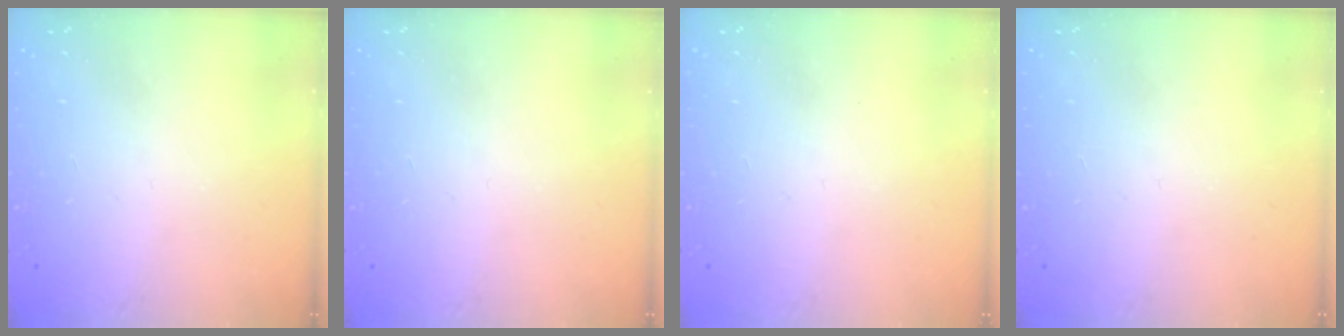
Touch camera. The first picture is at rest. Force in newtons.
{"total": 0.0}
{"total": 0.0}
{"total": 0.0}